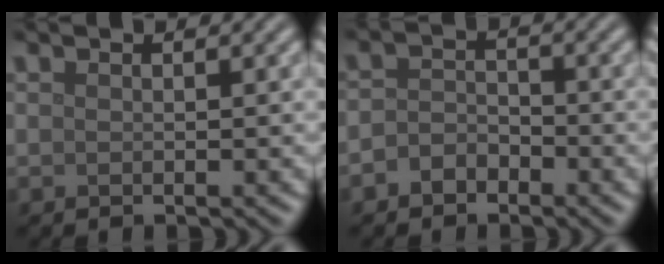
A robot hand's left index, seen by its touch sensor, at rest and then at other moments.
{"total": 2.2, "force": [-1.3, 1.5, 0.8], "torque": [-0.014, 0.007, -0.031]}